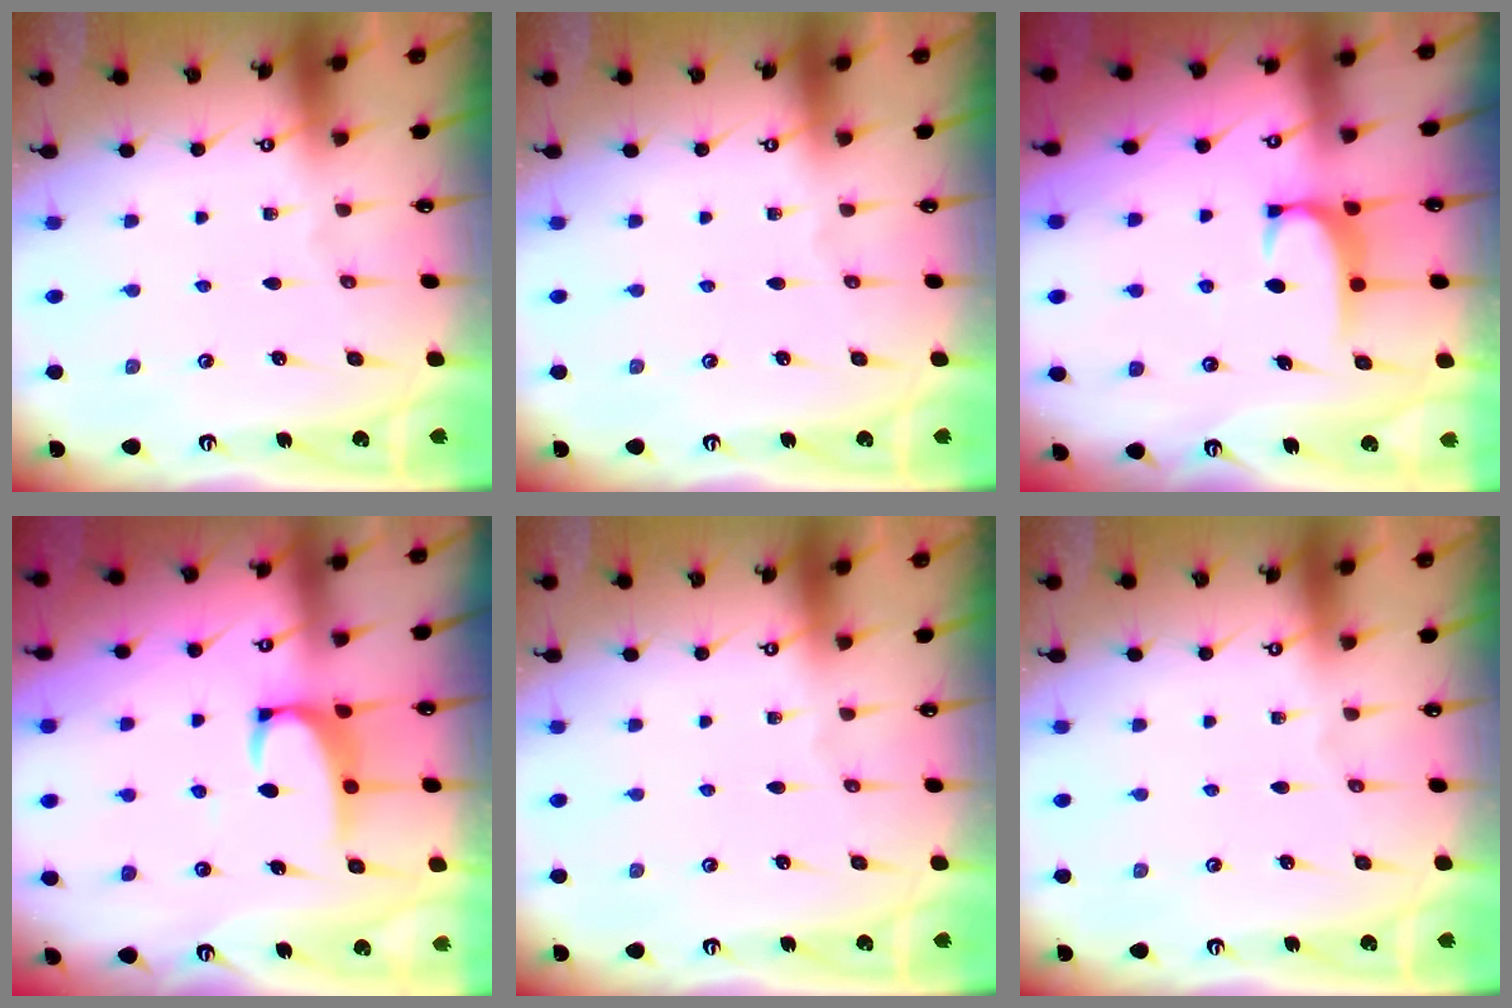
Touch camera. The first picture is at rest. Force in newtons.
{"total": 0.0}
{"total": 1.8, "press": 1.7, "slide": 0.5}
{"total": 3.6, "press": 3.5, "slide": 0.8}
{"total": 0.0}
{"total": 0.0}